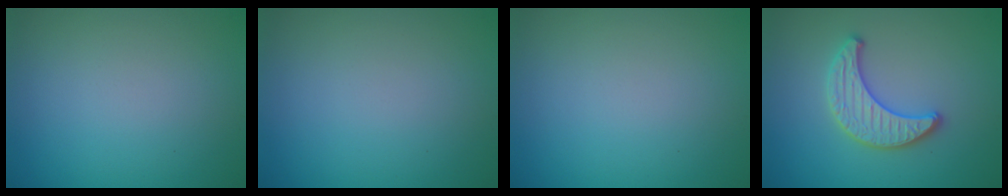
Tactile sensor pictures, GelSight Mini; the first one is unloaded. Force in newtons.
{"total": 0.0}
{"total": 0.0}
{"total": 3.2, "press": 3.1, "slide": 0.4}